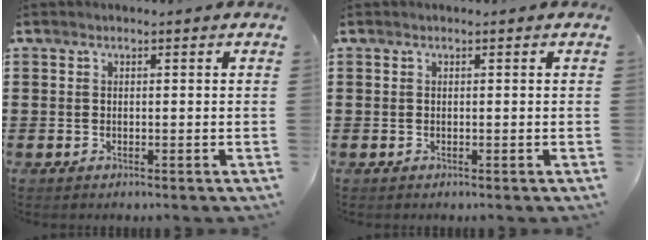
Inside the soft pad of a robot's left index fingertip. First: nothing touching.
{"total": 0.0}